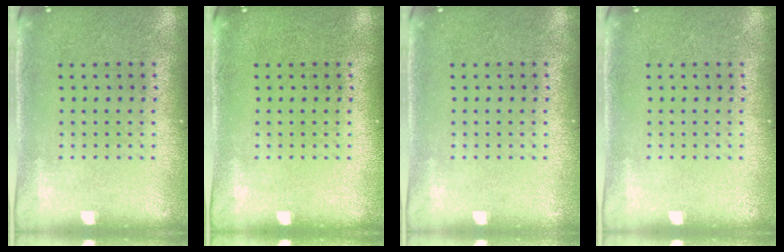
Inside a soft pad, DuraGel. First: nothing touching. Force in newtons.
{"total": 0.0}
{"total": 0.0}
{"total": 0.0}